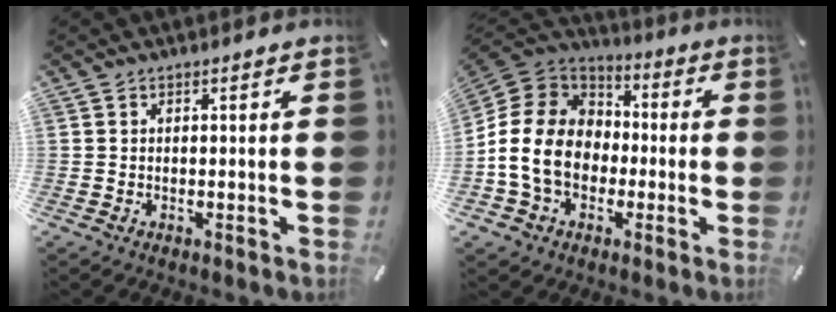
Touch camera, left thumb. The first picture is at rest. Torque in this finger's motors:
{"motor_torque": [0.32, 2.09, 1.71, 1.06, 0.41]}